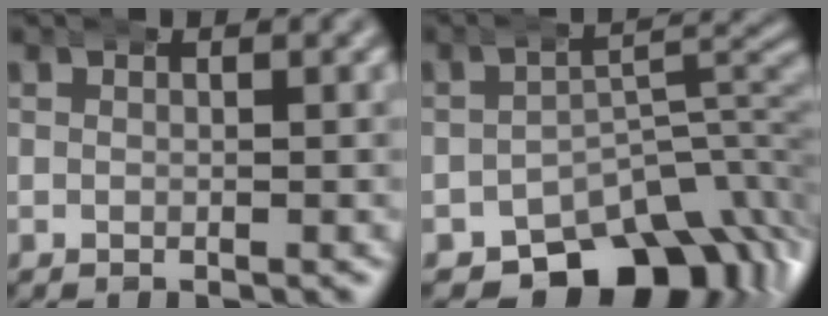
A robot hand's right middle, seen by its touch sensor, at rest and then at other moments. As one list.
[{"total": 13.4, "force": [-8.0, 7.3, 7.9], "torque": [-0.084, -0.007, -0.124]}]